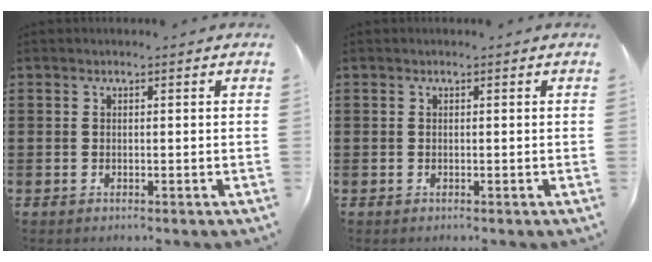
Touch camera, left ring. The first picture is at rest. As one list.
[{"total": 0.0}]